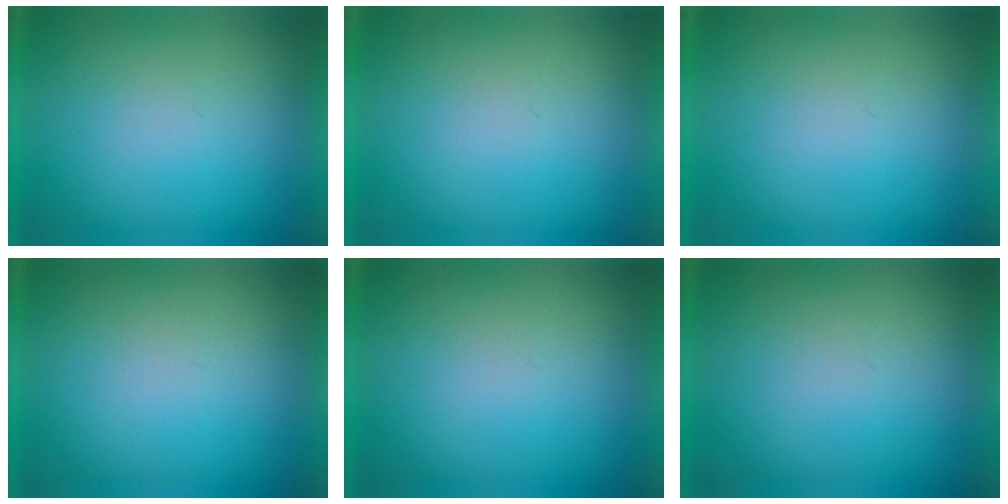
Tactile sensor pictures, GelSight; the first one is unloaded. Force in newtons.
{"total": 1.0}
{"total": 0.0}
{"total": 1.0}
{"total": 1.0}
{"total": 1.2}